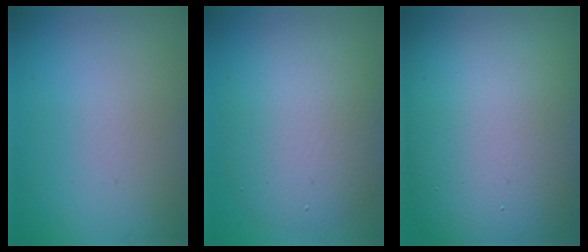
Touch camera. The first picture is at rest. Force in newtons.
{"total": 6.9, "press": 6.9, "slide": 0.3}
{"total": 18.7, "press": 18.7, "slide": 1.0}